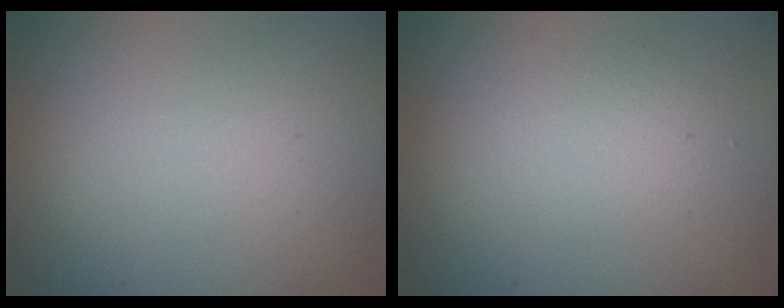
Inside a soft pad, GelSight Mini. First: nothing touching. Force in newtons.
{"total": 1.3, "press": 1.3, "slide": 0.1}